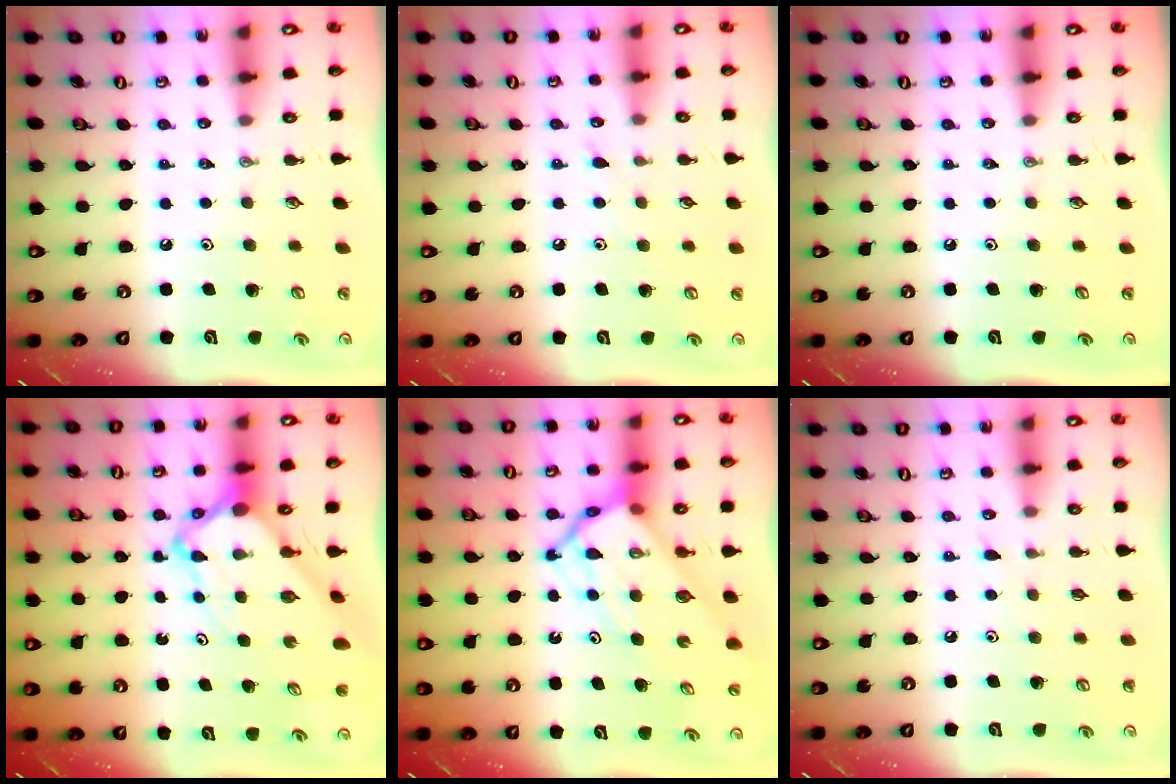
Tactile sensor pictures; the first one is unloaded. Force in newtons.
{"total": 4.2, "press": 4.2, "slide": 0.5}
{"total": 0.0}
{"total": 6.6, "press": 6.6, "slide": 0.6}
{"total": 10.4, "press": 10.4, "slide": 0.7}
{"total": 5.0, "press": 5.0, "slide": 0.5}